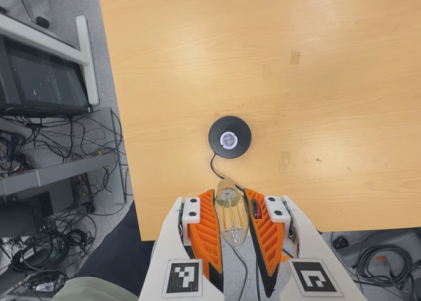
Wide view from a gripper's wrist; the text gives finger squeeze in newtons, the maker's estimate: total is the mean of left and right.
{"total": 20.5, "left": 22.1, "right": 18.9}